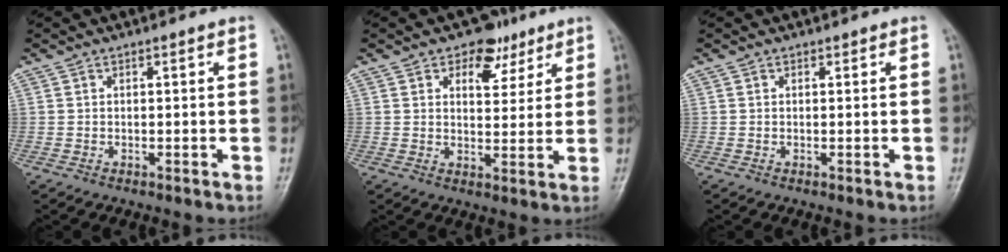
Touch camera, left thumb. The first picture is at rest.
{"total": 6.9, "force": [4.2, 4.5, 3.2], "torque": [-0.012, -0.018, 0.059]}
{"total": 0.0}